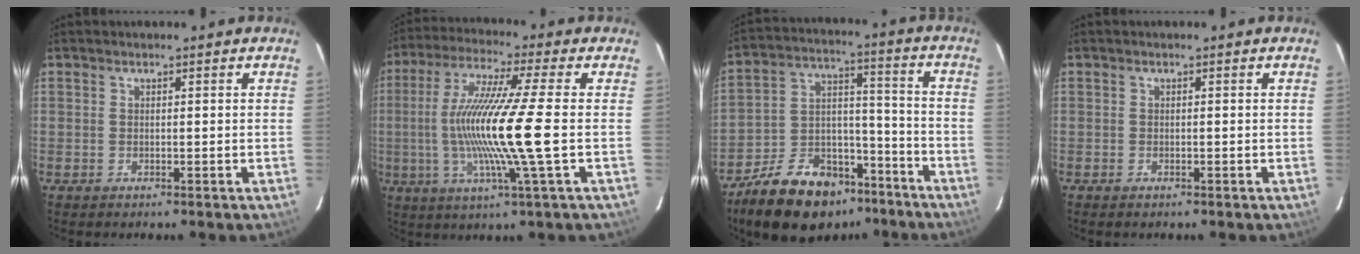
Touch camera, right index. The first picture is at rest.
{"total": 15.4, "force": [-1.8, -1.5, 15.2], "torque": [-0.288, -0.011, -0.036]}
{"total": 20.0, "force": [-14.2, 10.5, 9.4], "torque": [-0.190, 0.039, -0.215]}
{"total": 0.7, "force": [-0.5, 0.3, 0.3], "torque": [-0.007, -0.001, -0.010]}